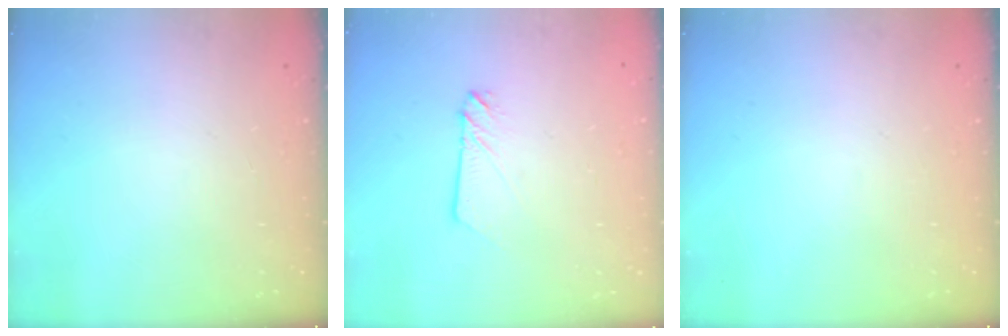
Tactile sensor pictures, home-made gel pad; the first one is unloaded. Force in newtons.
{"total": 2.5, "press": 2.5, "slide": 0.3}
{"total": 0.0}